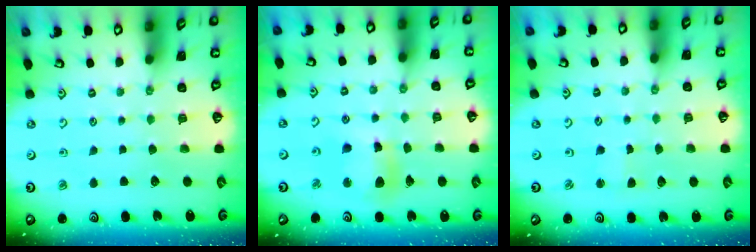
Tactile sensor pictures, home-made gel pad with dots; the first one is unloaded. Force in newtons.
{"total": 11.1, "press": 11.1, "slide": 1.3}
{"total": 1.6, "press": 1.6, "slide": 0.3}